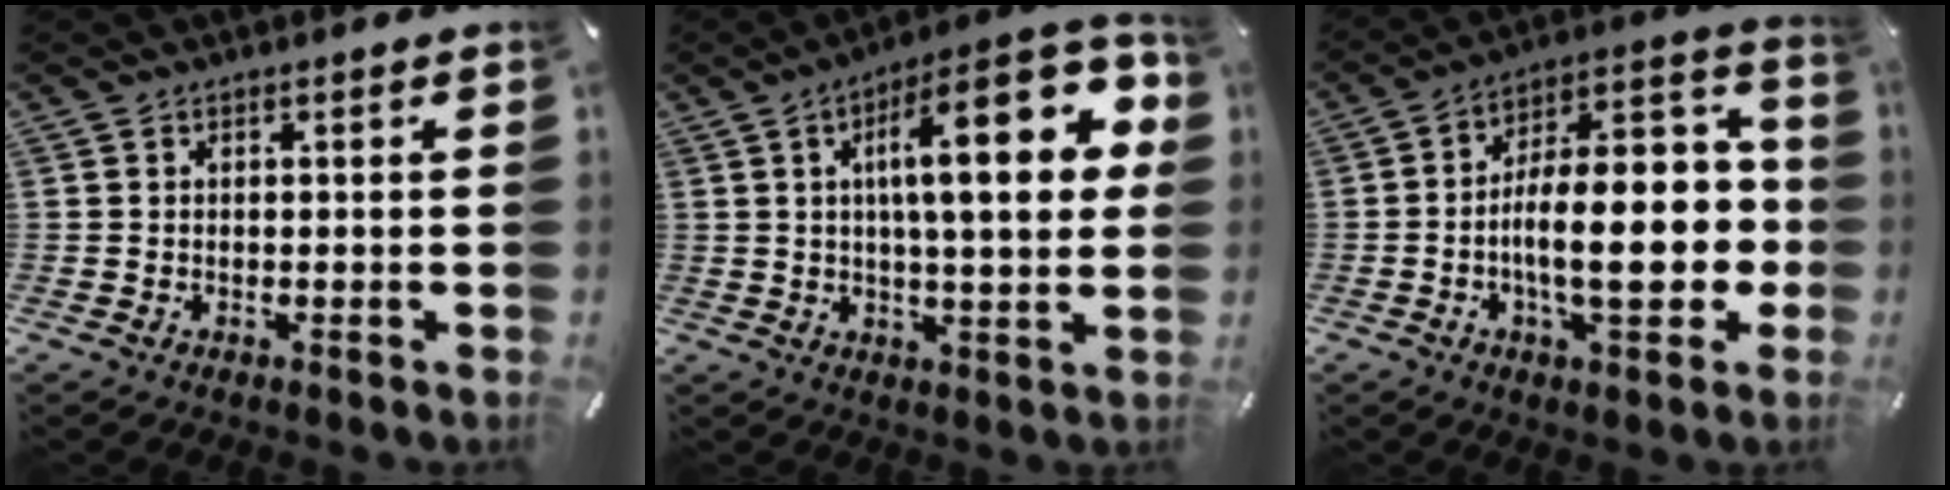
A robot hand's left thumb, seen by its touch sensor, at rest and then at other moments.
{"total": 22.4, "force": [6.1, 7.0, 20.4], "torque": [-0.307, -0.017, 0.083]}
{"total": 20.4, "force": [-3.9, 9.2, 17.8], "torque": [-0.277, 0.000, -0.058]}